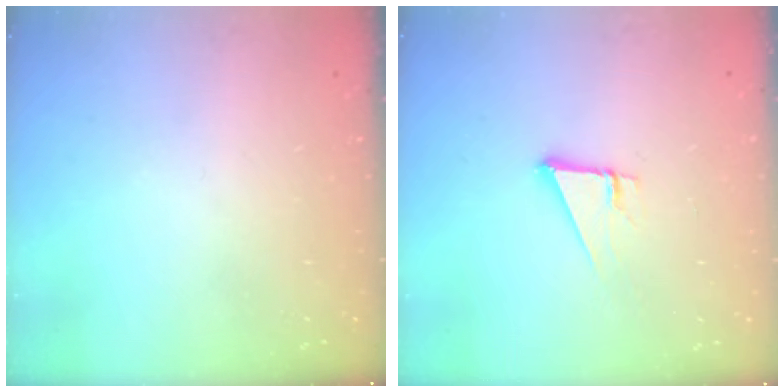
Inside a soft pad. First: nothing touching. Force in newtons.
{"total": 3.7, "press": 3.7, "slide": 0.2}